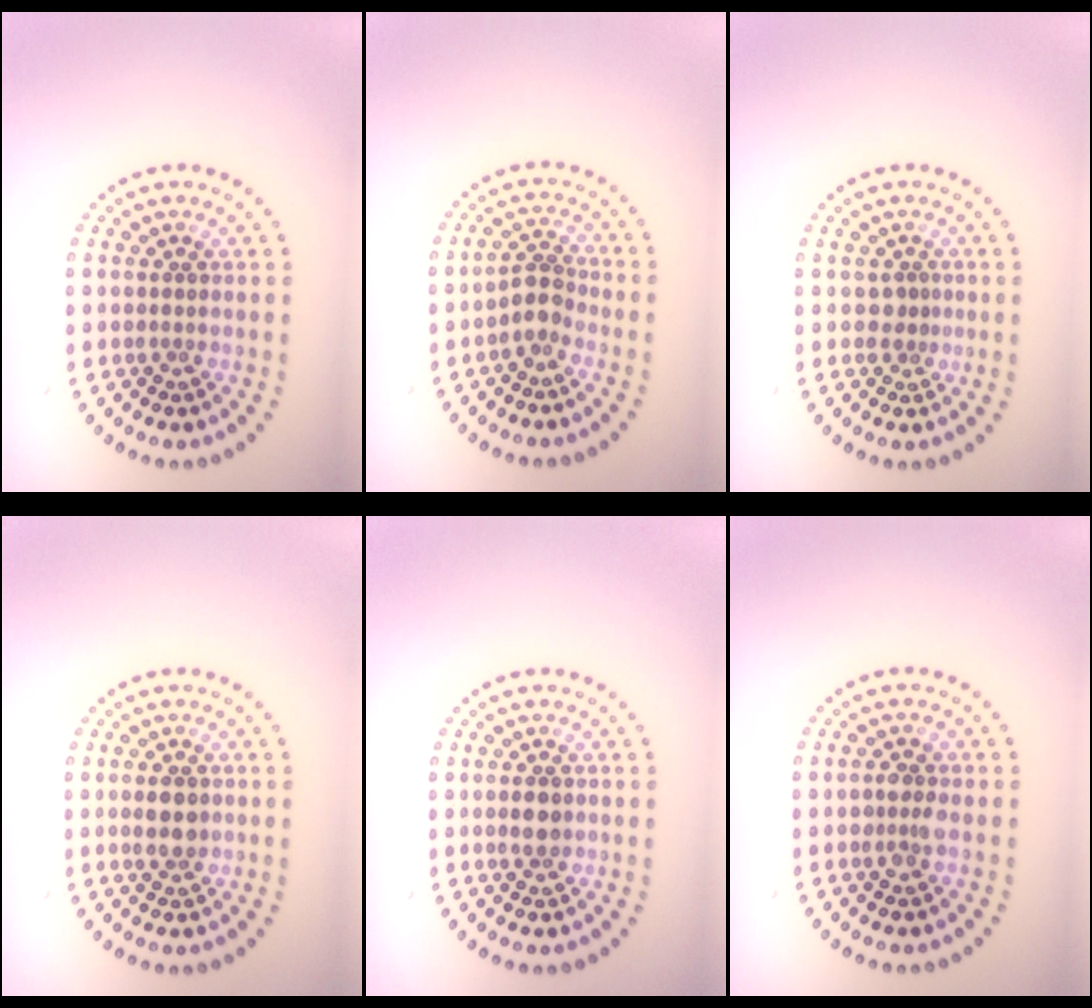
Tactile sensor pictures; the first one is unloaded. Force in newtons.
{"total": 2.0, "press": 1.6, "slide": 1.2}
{"total": 1.0, "press": 0.6, "slide": 0.8}
{"total": 2.2, "press": 2.2, "slide": 0.2}
{"total": 1.7, "press": 1.7, "slide": 0.1}
{"total": 1.4, "press": 1.4, "slide": 0.2}